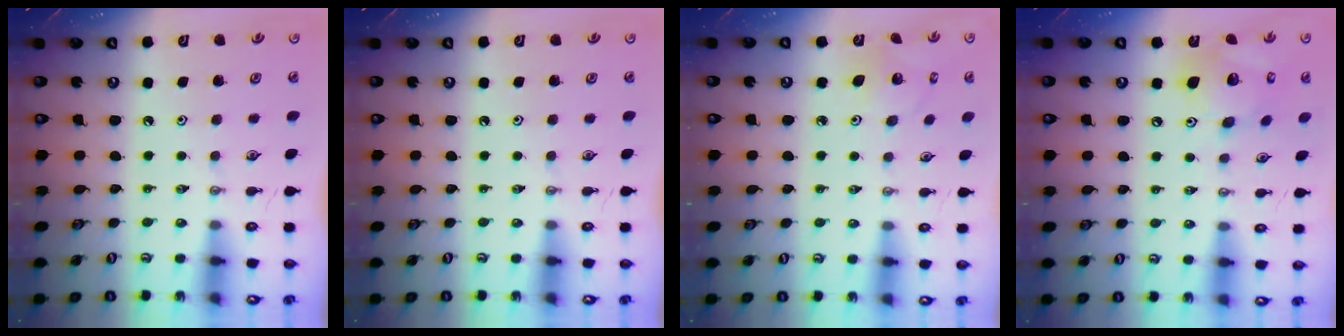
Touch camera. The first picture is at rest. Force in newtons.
{"total": 0.0}
{"total": 4.0, "press": 4.0, "slide": 0.4}
{"total": 16.0, "press": 15.8, "slide": 2.8}